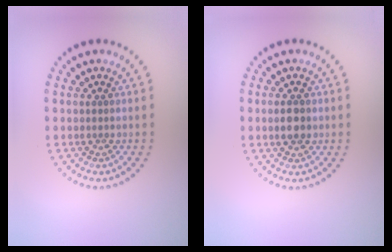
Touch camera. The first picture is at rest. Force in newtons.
{"total": 2.0, "press": 2.0, "slide": 0.1}